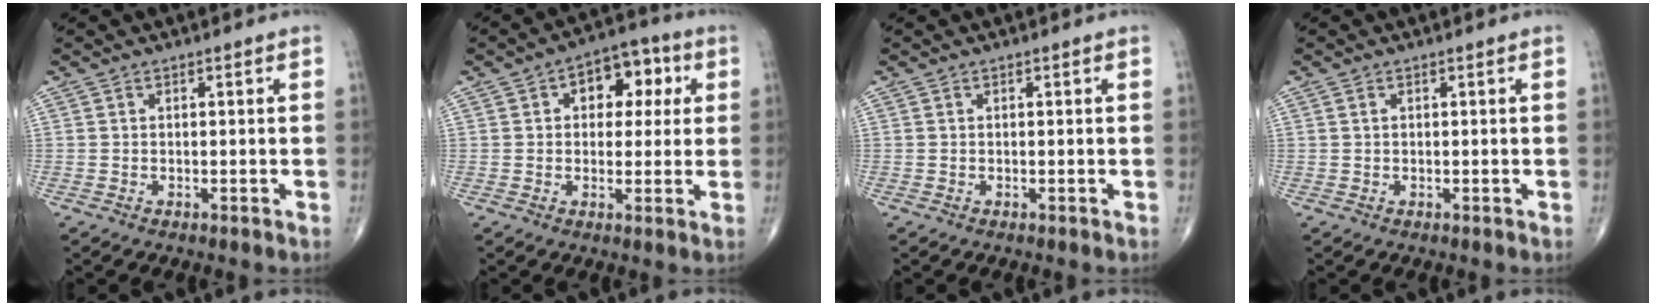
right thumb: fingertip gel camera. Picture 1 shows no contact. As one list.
[{"total": 9.7, "force": [2.7, 6.3, 6.9], "torque": [-0.047, 0.013, 0.030]}, {"total": 0.0}, {"total": 0.5, "force": [0.2, 0.3, 0.4], "torque": [-0.008, 0.004, 0.005]}]